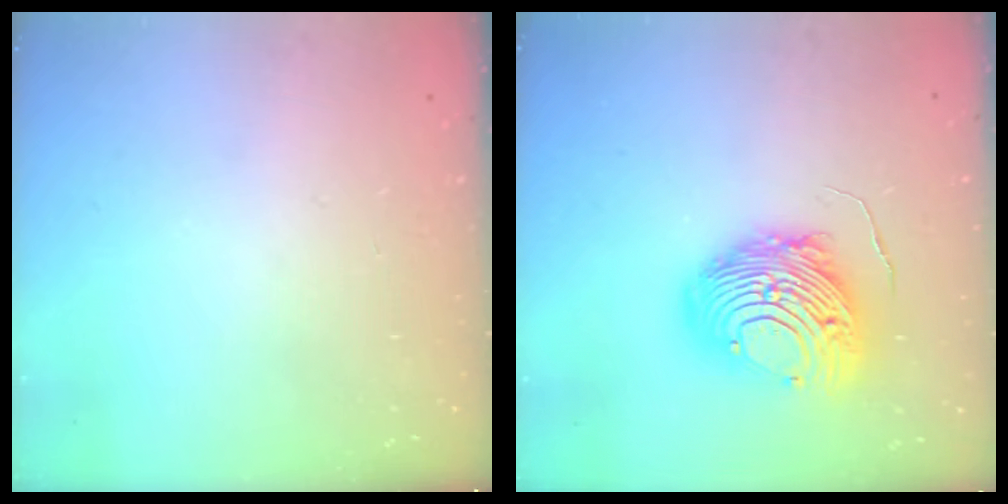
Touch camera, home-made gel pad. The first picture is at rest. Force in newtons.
{"total": 14.7, "press": 14.6, "slide": 1.4}